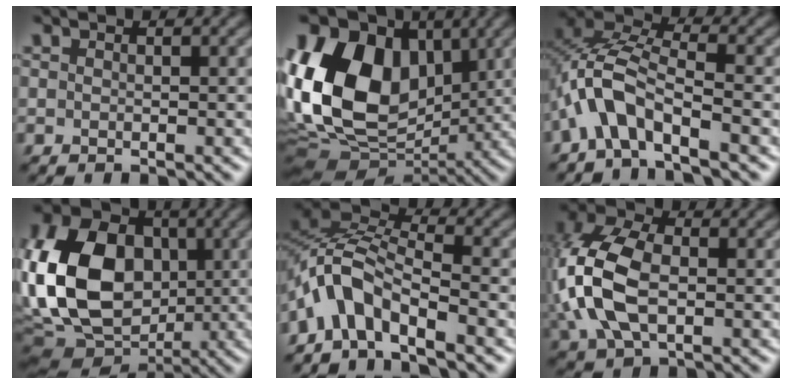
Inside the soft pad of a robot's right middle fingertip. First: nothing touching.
{"total": 15.5, "force": [1.8, 11.3, 10.4], "torque": [-0.212, 0.025, 0.016]}
{"total": 6.4, "force": [-2.9, 2.6, 5.0], "torque": [-0.107, 0.017, -0.066]}
{"total": 14.4, "force": [0.1, 10.7, 9.6], "torque": [-0.208, 0.010, -0.014]}
{"total": 6.2, "force": [-3.9, 2.8, 4.0], "torque": [-0.070, 0.013, -0.087]}
{"total": 9.1, "force": [-0.6, 5.8, 7.0], "torque": [-0.182, 0.008, -0.019]}